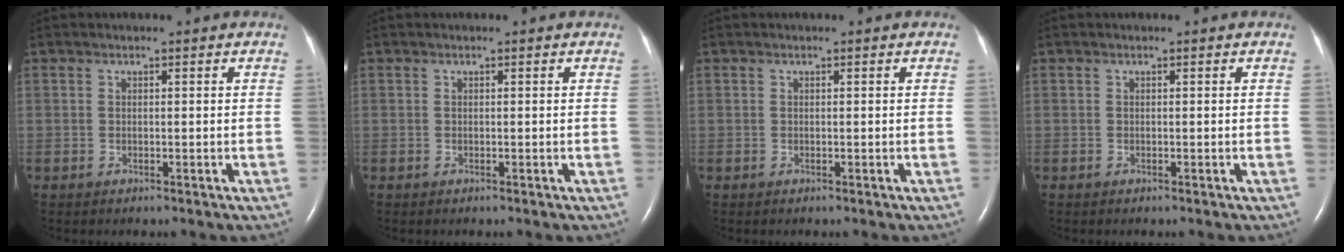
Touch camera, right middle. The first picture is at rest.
{"total": 0.0}
{"total": 0.0}
{"total": 0.0}